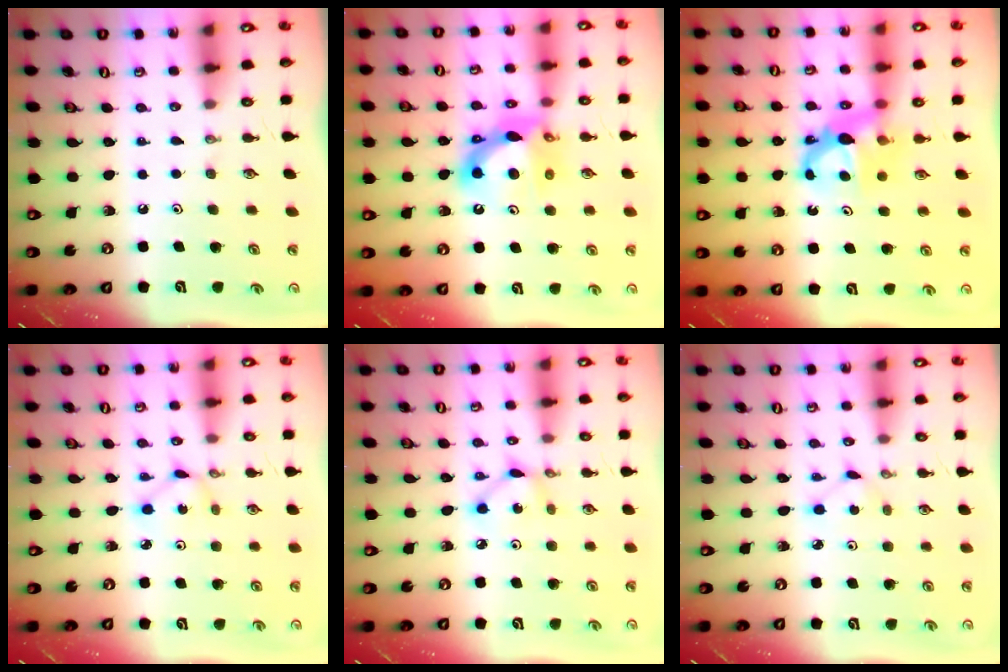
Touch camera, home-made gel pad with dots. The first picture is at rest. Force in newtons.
{"total": 10.8, "press": 10.6, "slide": 2.4}
{"total": 7.1, "press": 7.0, "slide": 0.3}
{"total": 1.6, "press": 1.6, "slide": 0.2}
{"total": 3.8, "press": 3.8, "slide": 0.1}
{"total": 1.8, "press": 1.7, "slide": 0.2}